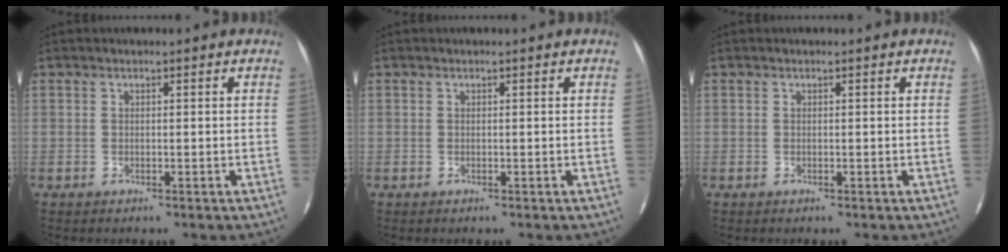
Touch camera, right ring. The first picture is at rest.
{"total": 0.0}
{"total": 0.0}